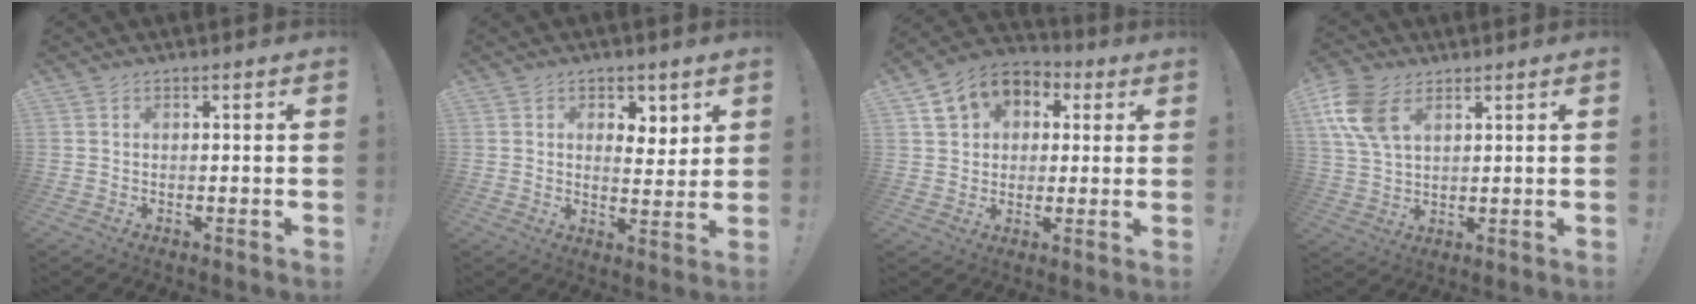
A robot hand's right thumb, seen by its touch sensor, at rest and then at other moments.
{"total": 5.6, "force": [3.4, 3.5, 2.7], "torque": [-0.020, -0.025, 0.056]}
{"total": 10.2, "force": [4.0, 8.5, 4.0], "torque": [-0.063, -0.013, 0.081]}
{"total": 11.9, "force": [5.2, 7.3, 7.9], "torque": [-0.163, -0.006, 0.101]}